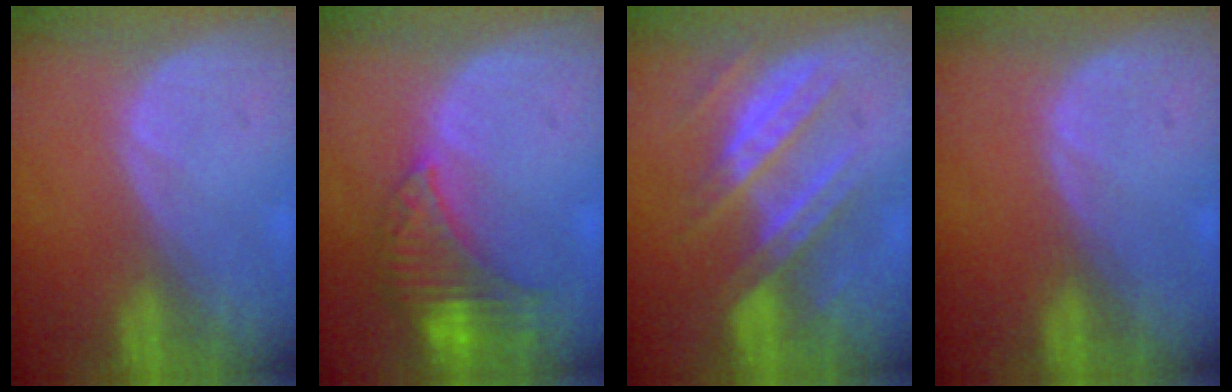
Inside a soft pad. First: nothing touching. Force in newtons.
{"total": 8.1, "press": 7.1, "slide": 3.8}
{"total": 7.3, "press": 7.3, "slide": 1.0}
{"total": 0.0}